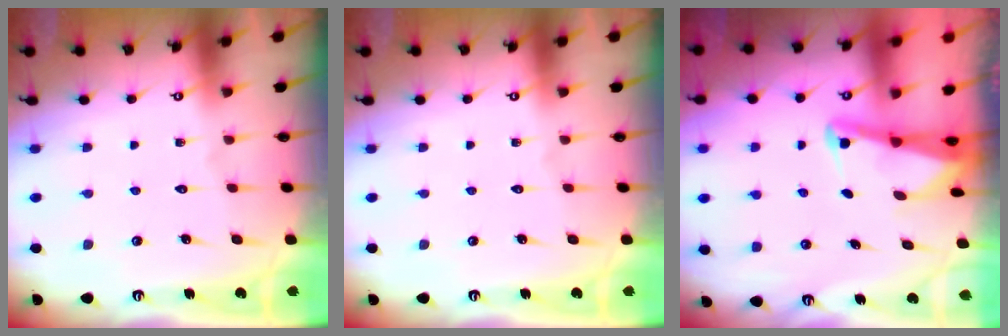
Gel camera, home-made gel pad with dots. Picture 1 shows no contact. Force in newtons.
{"total": 0.0}
{"total": 2.5, "press": 2.5, "slide": 0.4}